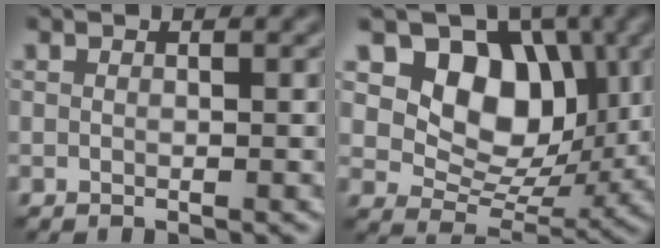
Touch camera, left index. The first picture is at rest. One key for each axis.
{"total": 8.0, "fx": 2.2, "fy": 6.0, "fz": 4.8, "tx": -0.065, "ty": -0.013, "tz": 0.024}